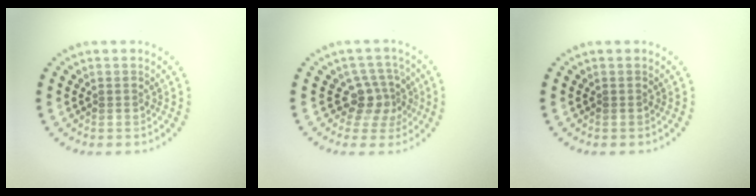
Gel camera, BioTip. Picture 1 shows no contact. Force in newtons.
{"total": 2.9, "press": 2.2, "slide": 1.9}
{"total": 0.0}